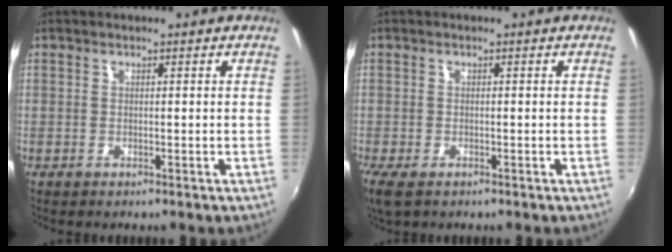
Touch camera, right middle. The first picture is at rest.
{"total": 4.1, "force": [-2.7, 1.6, 2.8], "torque": [-0.062, -0.019, -0.047]}